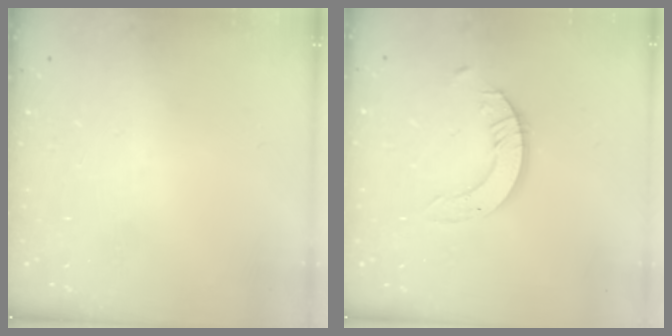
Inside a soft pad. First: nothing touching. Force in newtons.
{"total": 3.5, "press": 3.4, "slide": 0.4}